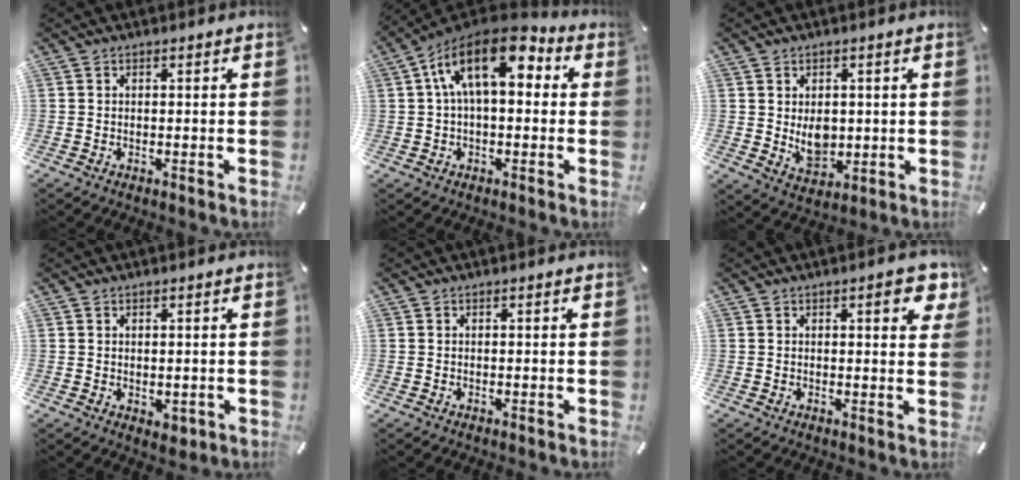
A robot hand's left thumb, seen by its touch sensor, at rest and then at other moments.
{"total": 14.7, "force": [4.9, 7.4, 11.8], "torque": [-0.209, -0.021, 0.083]}
{"total": 6.7, "force": [0.3, 5.1, 4.3], "torque": [-0.063, -0.010, 0.004]}
{"total": 1.7, "force": [0.0, 1.3, 1.1], "torque": [-0.012, 0.000, 0.000]}
{"total": 0.0}
{"total": 6.0, "force": [2.6, 1.9, 5.0], "torque": [-0.061, -0.010, 0.037]}